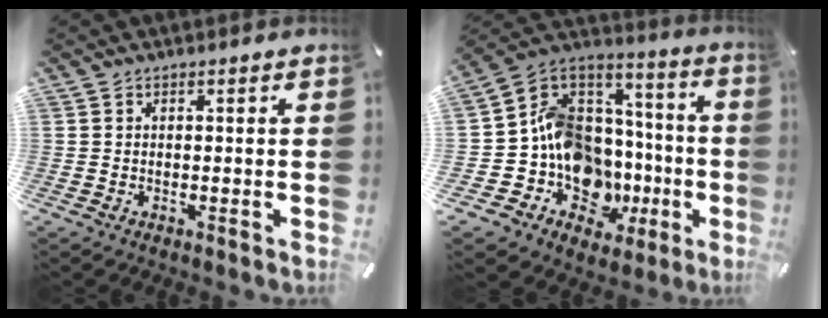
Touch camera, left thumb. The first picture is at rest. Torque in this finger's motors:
{"motor_torque": [0.99, 1.29, 1.49, 1.29, 0.22]}